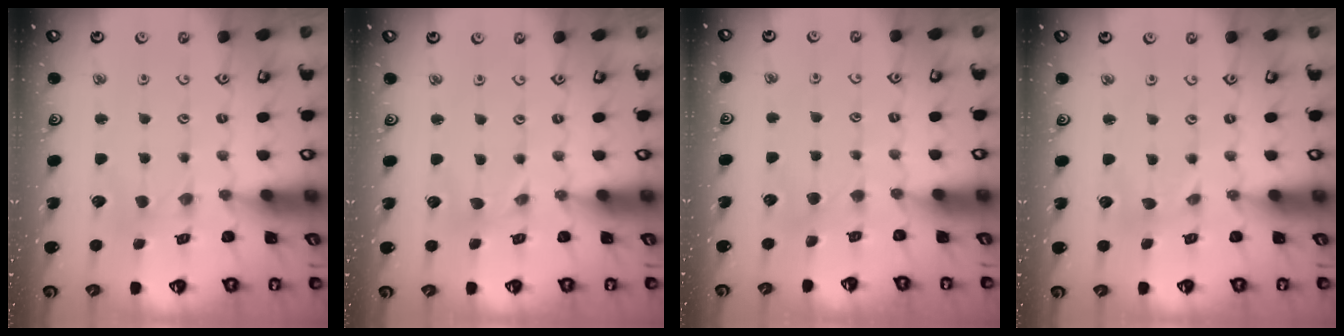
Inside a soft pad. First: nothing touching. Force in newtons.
{"total": 0.0}
{"total": 2.8, "press": 2.8, "slide": 0.5}
{"total": 0.0}